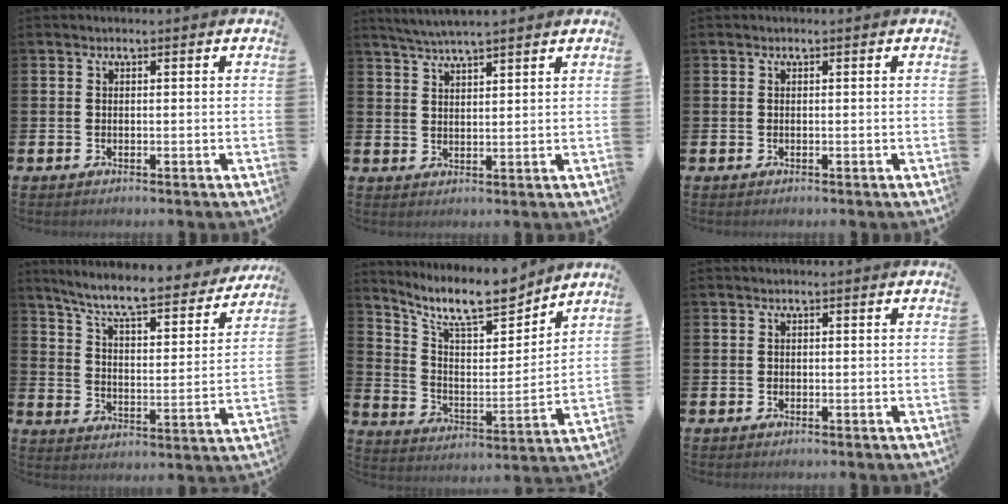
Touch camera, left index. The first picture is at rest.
{"total": 4.1, "force": [3.9, -0.1, 1.2], "torque": [-0.040, -0.007, 0.072]}
{"total": 0.0}
{"total": 8.2, "force": [7.5, 1.0, 3.3], "torque": [-0.093, -0.056, 0.125]}
{"total": 11.1, "force": [9.8, 2.7, 4.4], "torque": [-0.113, -0.067, 0.172]}
{"total": 0.0}